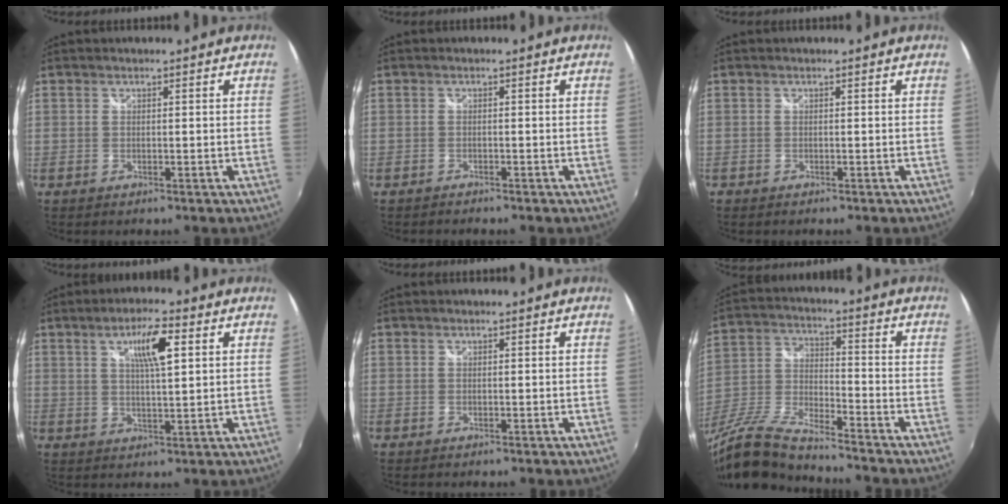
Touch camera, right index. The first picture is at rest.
{"total": 1.5, "force": [-1.4, 0.3, 0.0], "torque": [-0.008, -0.008, -0.025]}
{"total": 1.0, "force": [-0.7, 0.6, -0.3], "torque": [0.001, -0.002, -0.013]}
{"total": 7.3, "force": [2.8, 1.4, 6.6], "torque": [-0.111, 0.006, 0.047]}
{"total": 0.0}
{"total": 16.6, "force": [-13.8, 2.3, 9.0], "torque": [-0.200, -0.032, -0.271]}